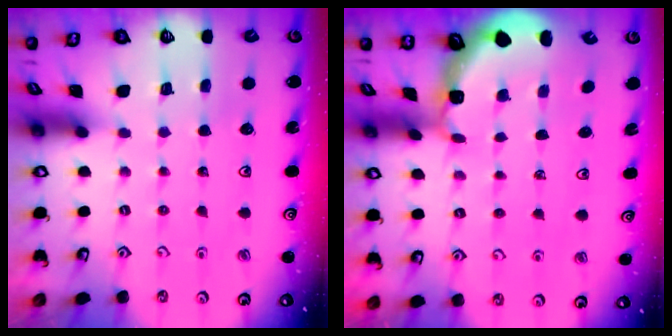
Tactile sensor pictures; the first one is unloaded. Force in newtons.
{"total": 1.9, "press": 1.9, "slide": 0.3}